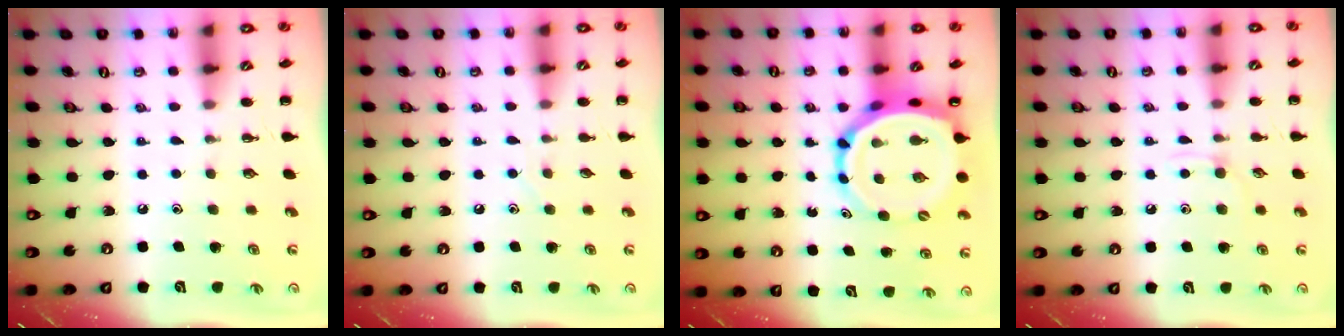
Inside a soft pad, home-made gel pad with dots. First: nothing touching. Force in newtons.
{"total": 2.3, "press": 2.3, "slide": 0.6}
{"total": 9.1, "press": 8.9, "slide": 1.9}
{"total": 2.8, "press": 2.7, "slide": 0.9}